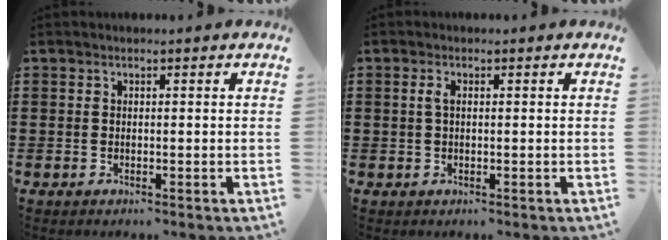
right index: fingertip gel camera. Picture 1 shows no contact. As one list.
[{"total": 1.4, "force": [0.1, 0.5, 1.3], "torque": [-0.033, 0.001, -0.002]}]